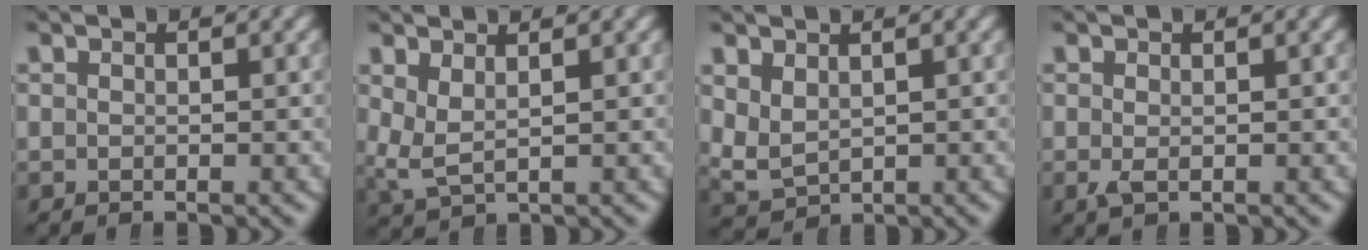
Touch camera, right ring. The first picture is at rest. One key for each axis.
{"total": 2.7, "fx": 0.8, "fy": 2.0, "fz": 1.7, "tx": -0.065, "ty": -0.024, "tz": 0.027}
{"total": 3.0, "fx": 0.8, "fy": 2.6, "fz": 1.3, "tx": -0.057, "ty": -0.025, "tz": 0.034}
{"total": 0.7, "fx": -0.4, "fy": 0.1, "fz": 0.6, "tx": -0.023, "ty": -0.017, "tz": 0.002}